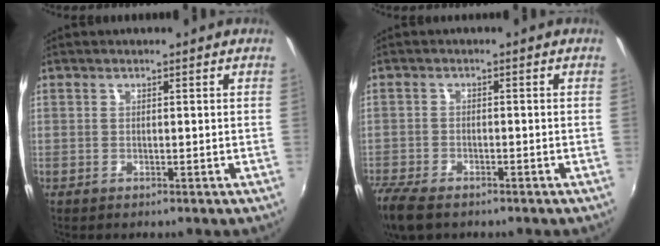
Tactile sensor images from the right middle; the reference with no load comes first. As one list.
[{"total": 7.9, "force": [-6.0, 2.9, 4.1], "torque": [-0.116, -0.031, -0.117]}]